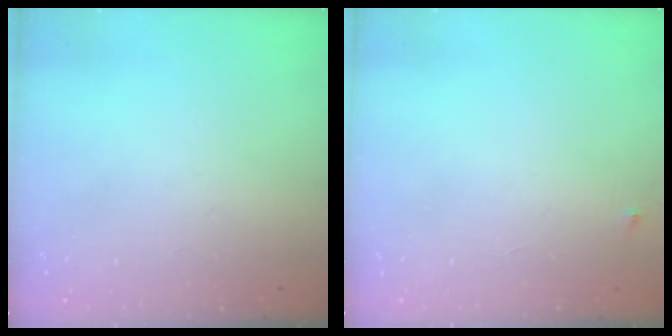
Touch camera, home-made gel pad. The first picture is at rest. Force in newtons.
{"total": 2.5, "press": 2.4, "slide": 0.4}